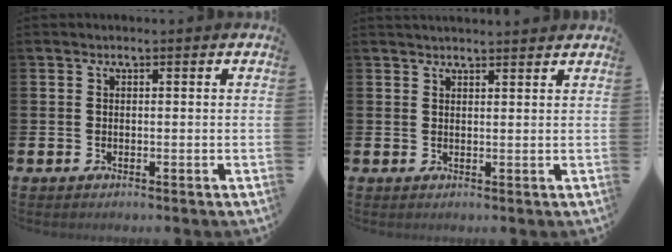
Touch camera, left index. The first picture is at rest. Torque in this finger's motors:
{"motor_torque": [0.34, -1.12, 0.04, 0.00]}